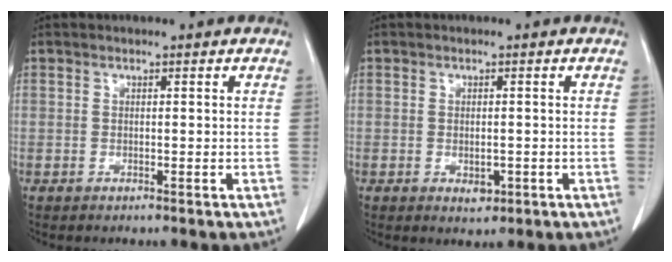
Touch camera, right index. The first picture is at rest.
{"total": 2.0, "force": [-0.7, 1.1, 1.5], "torque": [-0.022, -0.001, -0.003]}